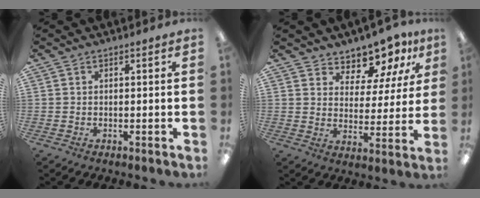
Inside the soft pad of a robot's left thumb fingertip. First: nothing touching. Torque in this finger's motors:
{"motor_torque": [0.24, 0.35, 0.05, -0.02, -0.05]}